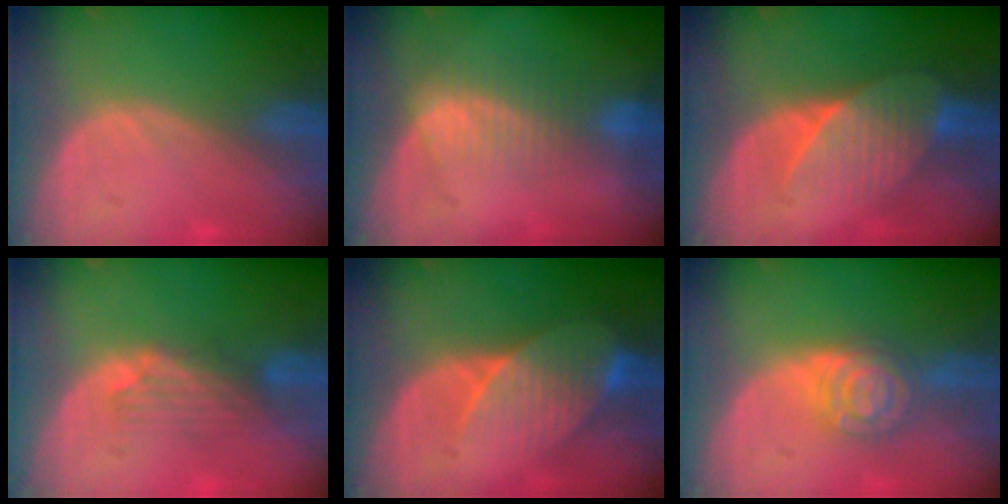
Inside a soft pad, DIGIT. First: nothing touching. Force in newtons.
{"total": 7.4, "press": 6.2, "slide": 3.9}
{"total": 7.4, "press": 6.9, "slide": 2.5}
{"total": 4.2, "press": 3.7, "slide": 2.0}
{"total": 8.4, "press": 7.5, "slide": 3.8}
{"total": 6.7, "press": 6.6, "slide": 0.4}